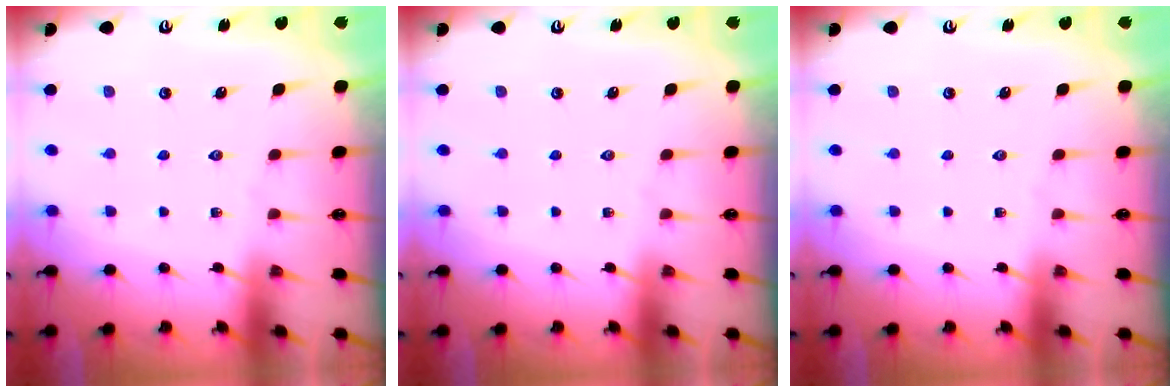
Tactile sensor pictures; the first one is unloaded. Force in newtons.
{"total": 0.0}
{"total": 0.0}